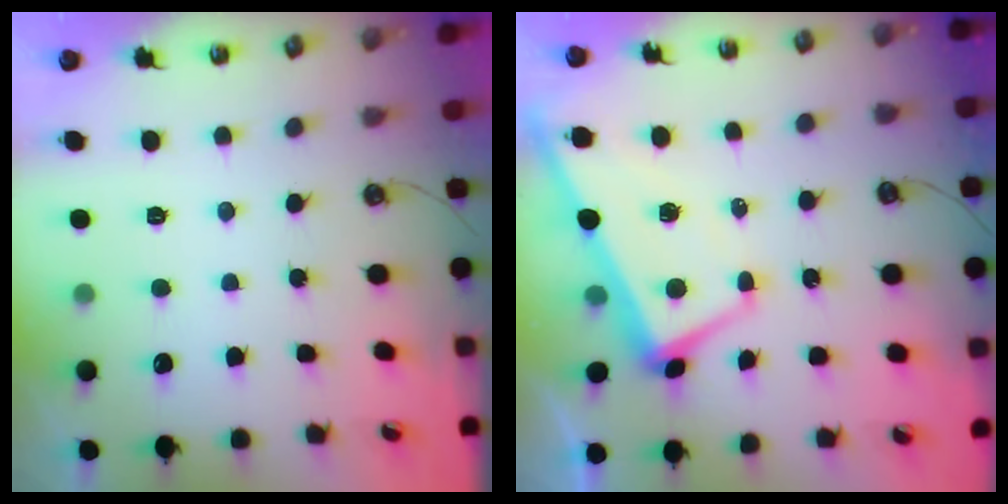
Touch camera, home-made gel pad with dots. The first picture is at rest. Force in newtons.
{"total": 1.5, "press": 1.3, "slide": 0.8}